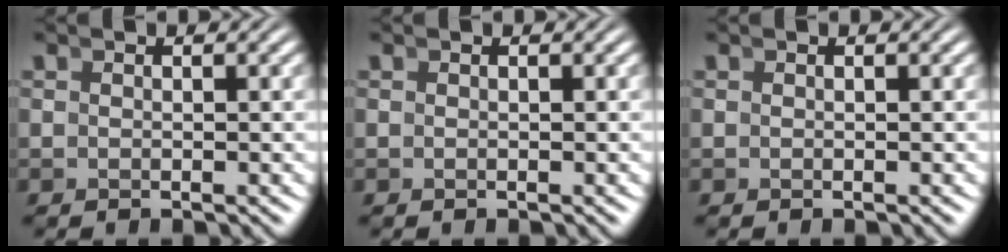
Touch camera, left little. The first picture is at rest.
{"total": 0.0}
{"total": 0.0}